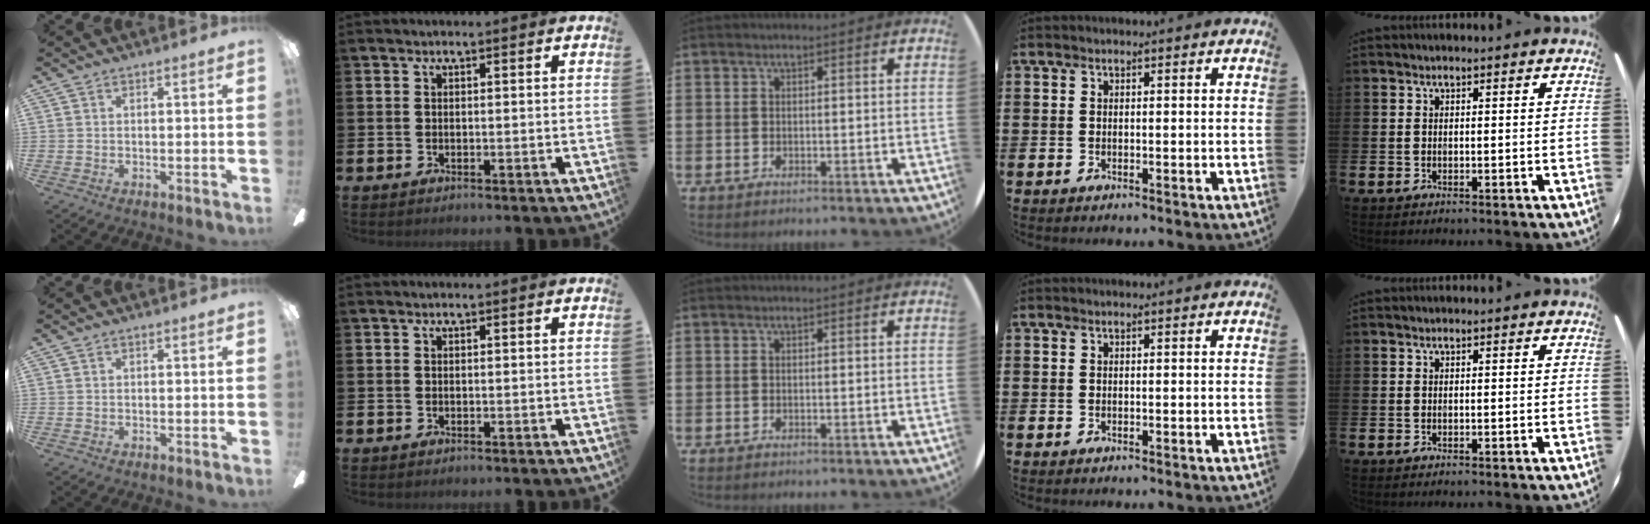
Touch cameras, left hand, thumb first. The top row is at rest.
{}